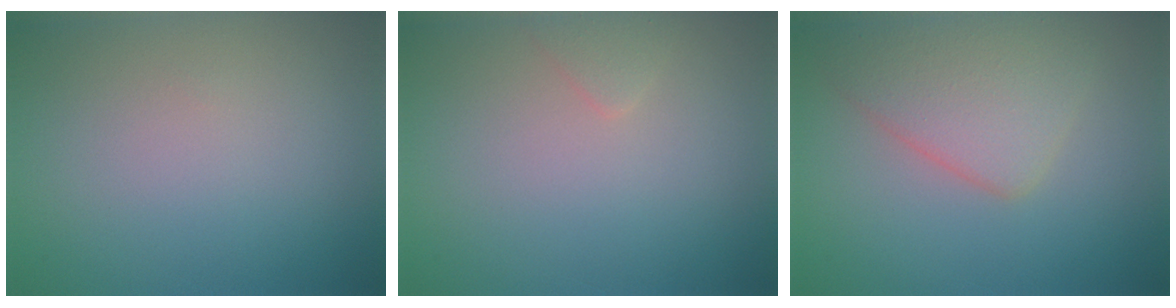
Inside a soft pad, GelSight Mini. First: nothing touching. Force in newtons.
{"total": 0.9, "press": 0.9, "slide": 0.1}
{"total": 4.9, "press": 4.9, "slide": 0.2}